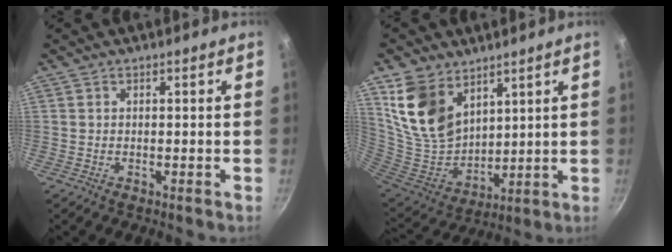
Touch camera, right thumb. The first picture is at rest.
{"total": 15.5, "force": [8.9, 10.0, 7.8], "torque": [-0.131, -0.061, 0.189]}